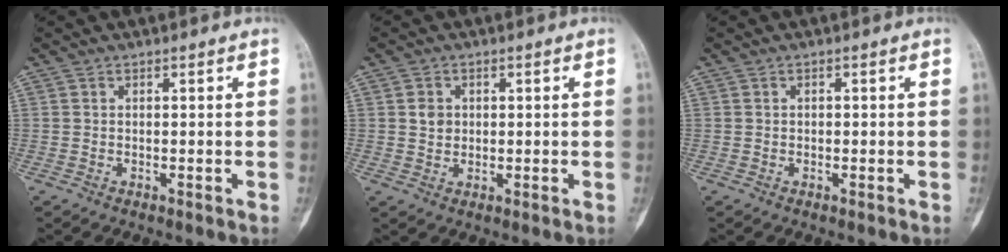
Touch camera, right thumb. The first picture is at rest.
{"total": 2.7, "force": [0.6, 2.4, 1.3], "torque": [-0.007, -0.001, 0.011]}
{"total": 0.0}